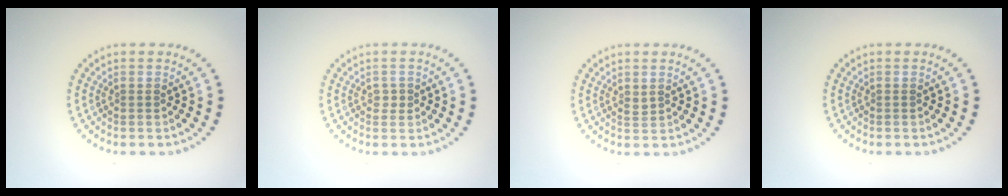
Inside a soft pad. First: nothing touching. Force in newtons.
{"total": 0.8, "press": 0.8, "slide": 0.1}
{"total": 0.6, "press": 0.5, "slide": 0.3}
{"total": 0.0}